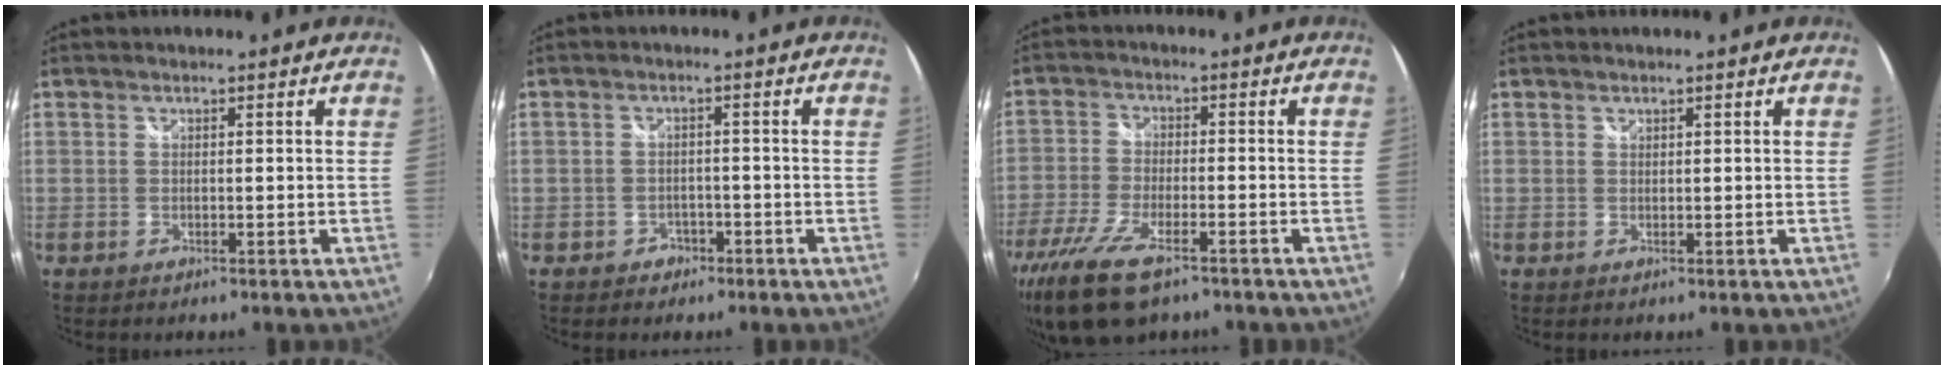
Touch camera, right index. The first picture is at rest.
{"total": 3.1, "force": [-1.9, 2.4, 0.5], "torque": [-0.015, 0.008, -0.026]}
{"total": 12.0, "force": [-8.2, 4.3, 7.7], "torque": [-0.183, -0.034, -0.158]}
{"total": 0.0}